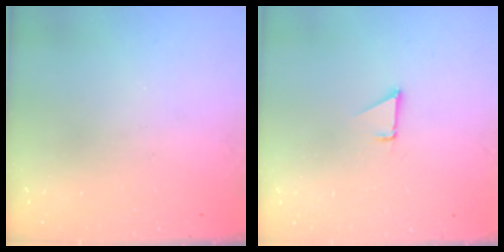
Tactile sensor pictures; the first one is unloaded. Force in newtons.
{"total": 1.3, "press": 1.3, "slide": 0.1}